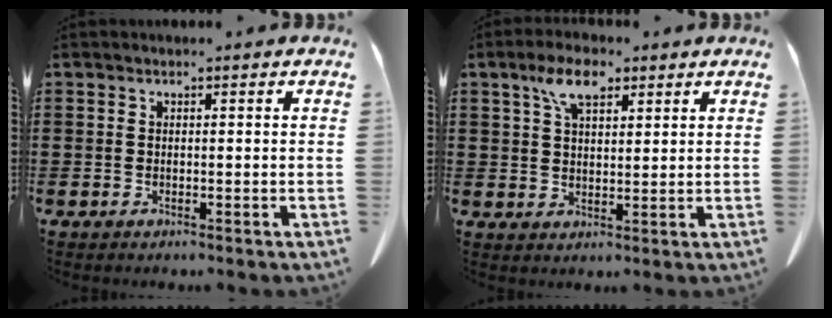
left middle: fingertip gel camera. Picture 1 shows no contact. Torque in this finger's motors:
{"motor_torque": [1.15, 0.87, 0.41, 0.05]}